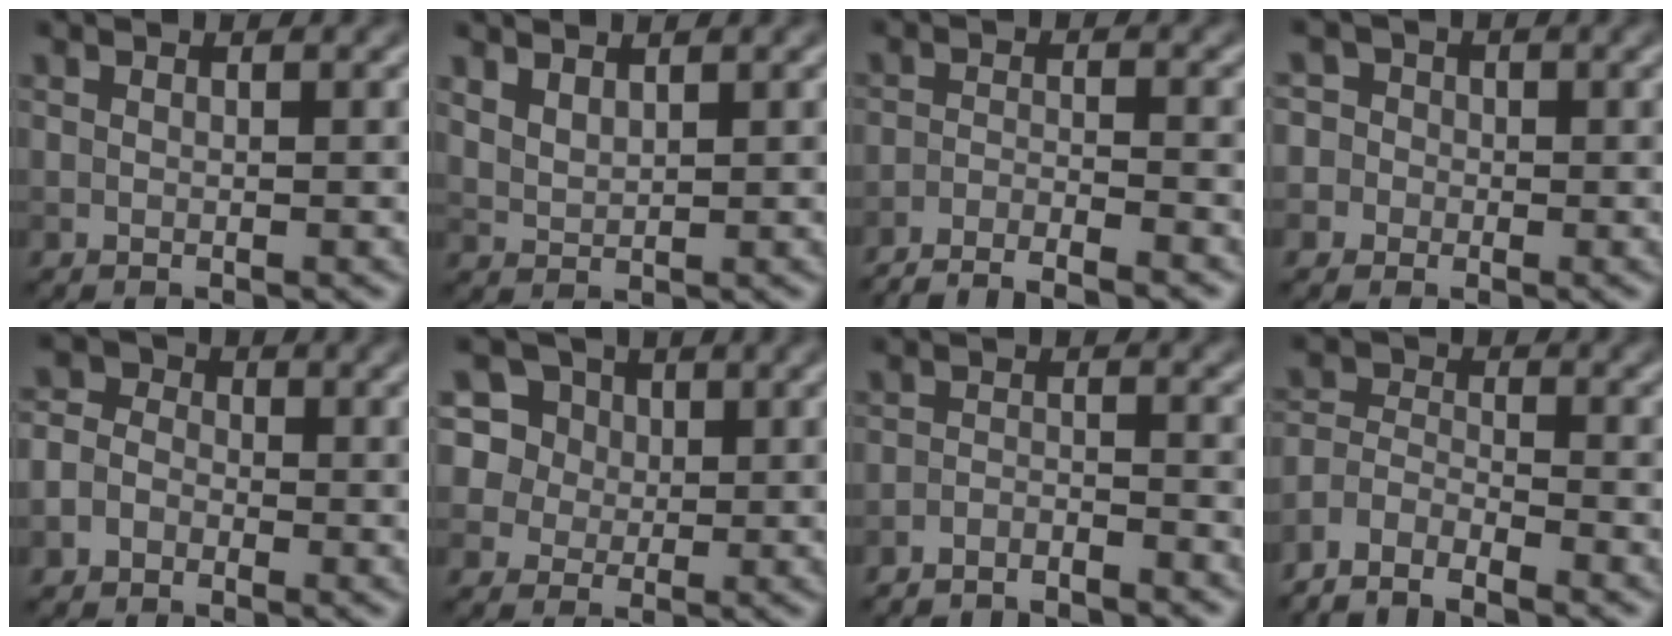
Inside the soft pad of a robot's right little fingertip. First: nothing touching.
{"total": 1.7, "force": [1.5, 0.5, 0.7], "torque": [-0.019, 0.001, 0.035]}
{"total": 5.1, "force": [-4.5, 0.6, 2.3], "torque": [-0.038, -0.009, -0.081]}
{"total": 5.0, "force": [-0.2, 4.8, 1.1], "torque": [-0.005, 0.034, -0.035]}
{"total": 3.7, "force": [-1.2, 3.2, 1.3], "torque": [-0.005, 0.011, -0.037]}
{"total": 9.5, "force": [4.4, 7.8, 3.4], "torque": [-0.090, 0.036, 0.061]}
{"total": 2.9, "force": [-2.8, 0.4, 0.7], "torque": [-0.009, -0.004, -0.048]}
{"total": 3.8, "force": [-3.4, 1.1, 1.3], "torque": [-0.022, -0.001, -0.077]}